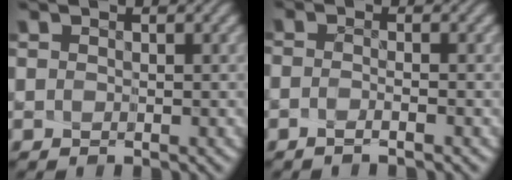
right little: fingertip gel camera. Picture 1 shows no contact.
{"total": 2.0, "force": [-1.5, -1.3, -0.2], "torque": [0.008, -0.020, -0.015]}